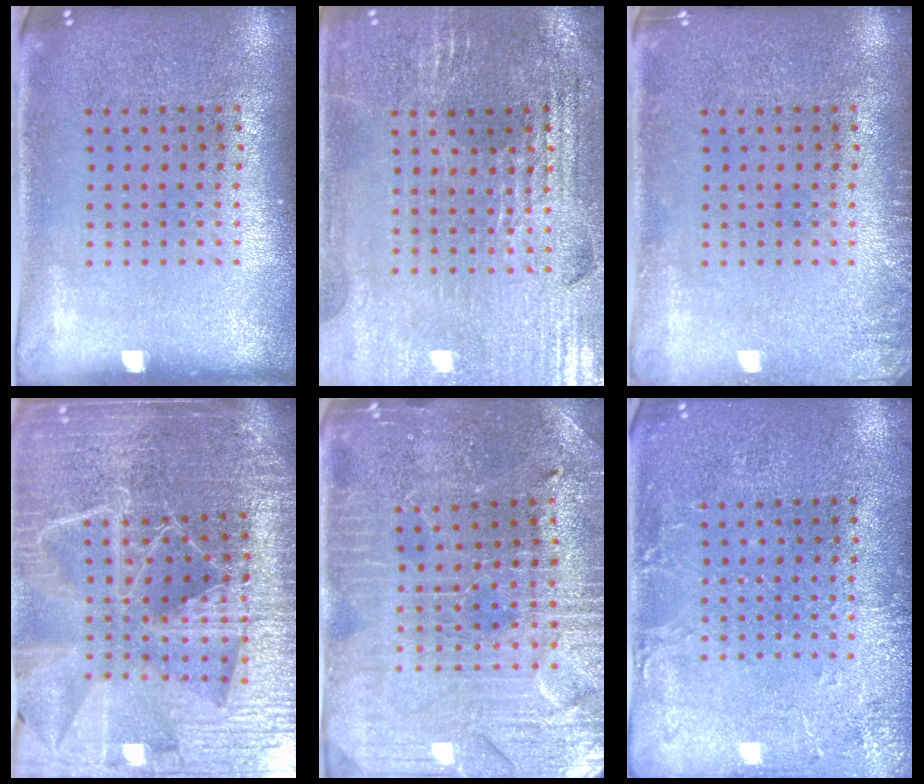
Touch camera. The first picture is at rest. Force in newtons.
{"total": 2.9, "press": 2.8, "slide": 0.5}
{"total": 1.1, "press": 1.1, "slide": 0.2}
{"total": 6.3, "press": 5.5, "slide": 3.1}
{"total": 3.3, "press": 3.2, "slide": 0.5}
{"total": 2.5, "press": 2.5, "slide": 0.3}